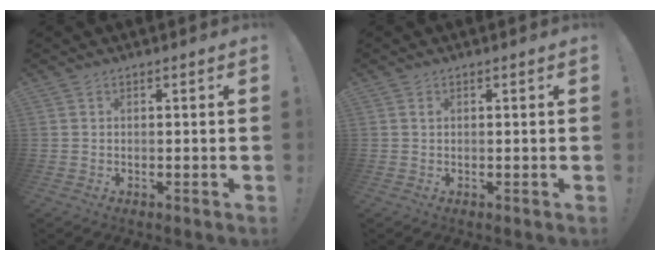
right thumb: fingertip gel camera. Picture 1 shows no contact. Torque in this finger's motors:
{"motor_torque": [-0.02, 0.03, 0.28, 0.10, 0.00]}